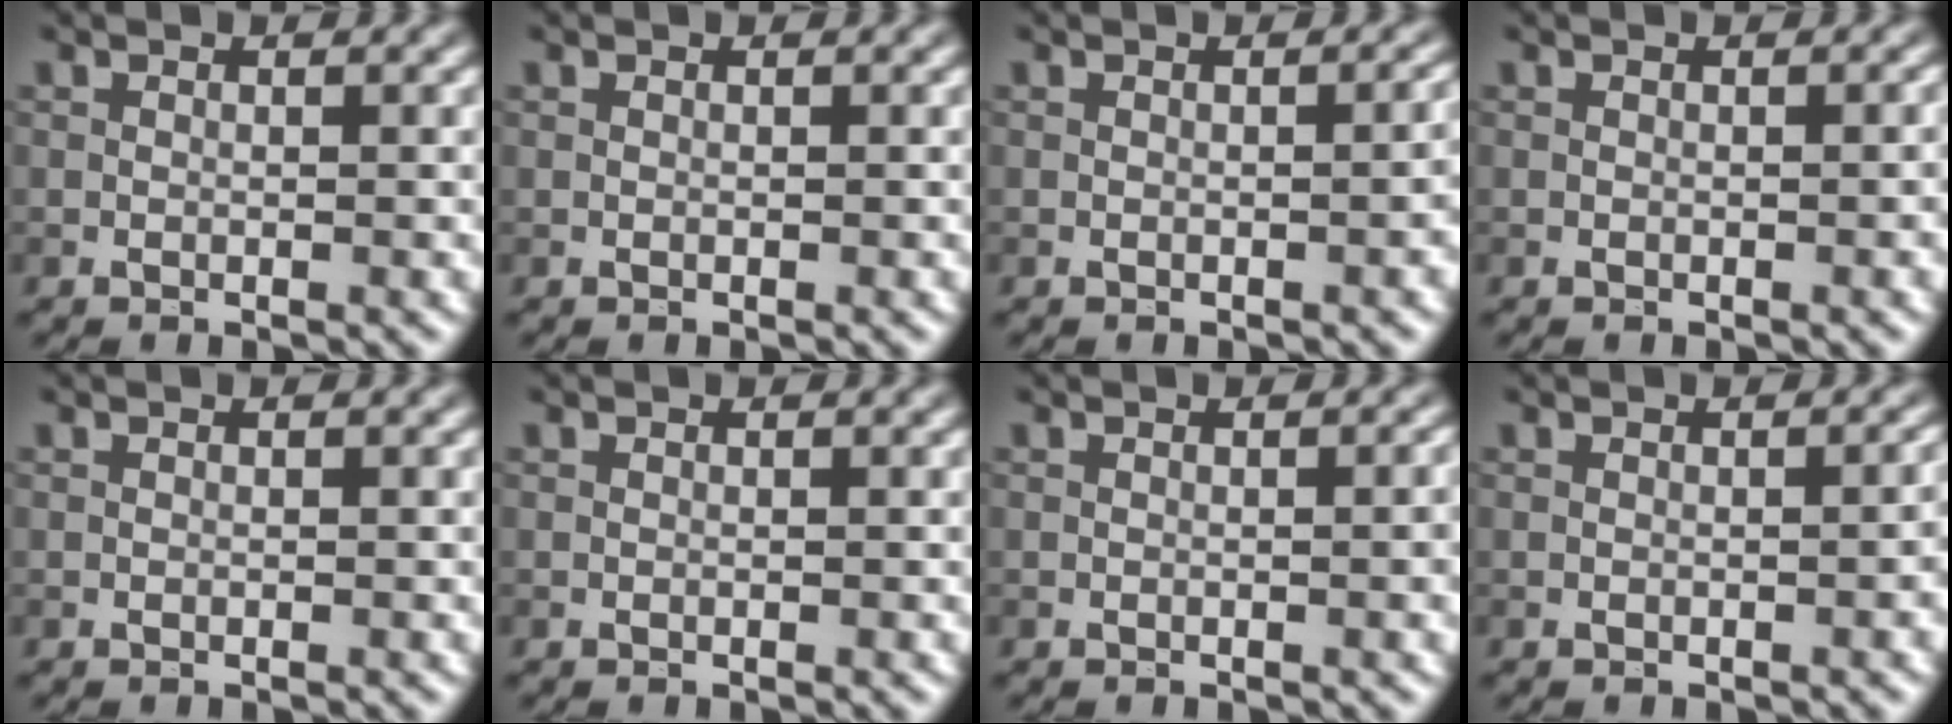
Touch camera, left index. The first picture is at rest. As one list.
[{"total": 0.0}, {"total": 1.7, "force": [-0.4, 0.6, 1.5], "torque": [-0.015, 0.003, -0.004]}, {"total": 0.6, "force": [-0.3, 0.1, 0.5], "torque": [-0.007, 0.003, -0.003]}, {"total": 0.0}, {"total": 0.0}, {"total": 1.6, "force": [-0.1, 0.4, 1.5], "torque": [-0.019, 0.000, -0.002]}, {"total": 1.2, "force": [-0.5, 0.3, 1.0], "torque": [-0.013, 0.003, -0.006]}]